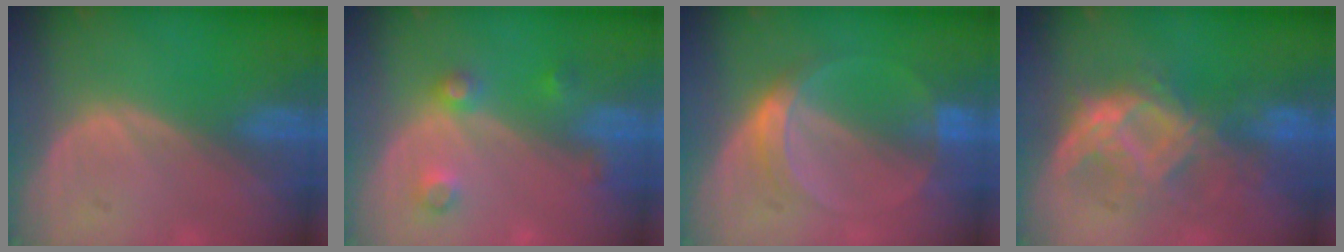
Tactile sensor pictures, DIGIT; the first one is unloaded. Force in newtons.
{"total": 4.0, "press": 3.5, "slide": 1.9}
{"total": 5.1, "press": 4.7, "slide": 2.0}
{"total": 8.2, "press": 8.1, "slide": 1.3}